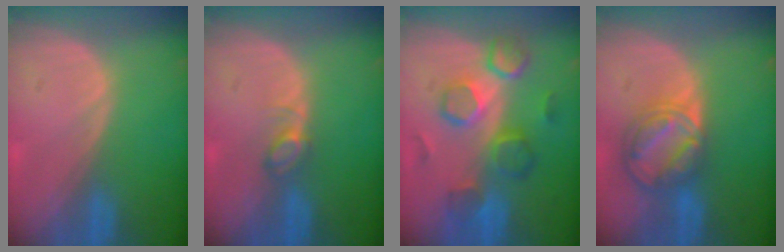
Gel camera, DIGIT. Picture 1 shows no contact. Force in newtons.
{"total": 2.5, "press": 2.4, "slide": 0.3}
{"total": 8.4, "press": 8.3, "slide": 1.3}
{"total": 8.5, "press": 7.2, "slide": 4.6}